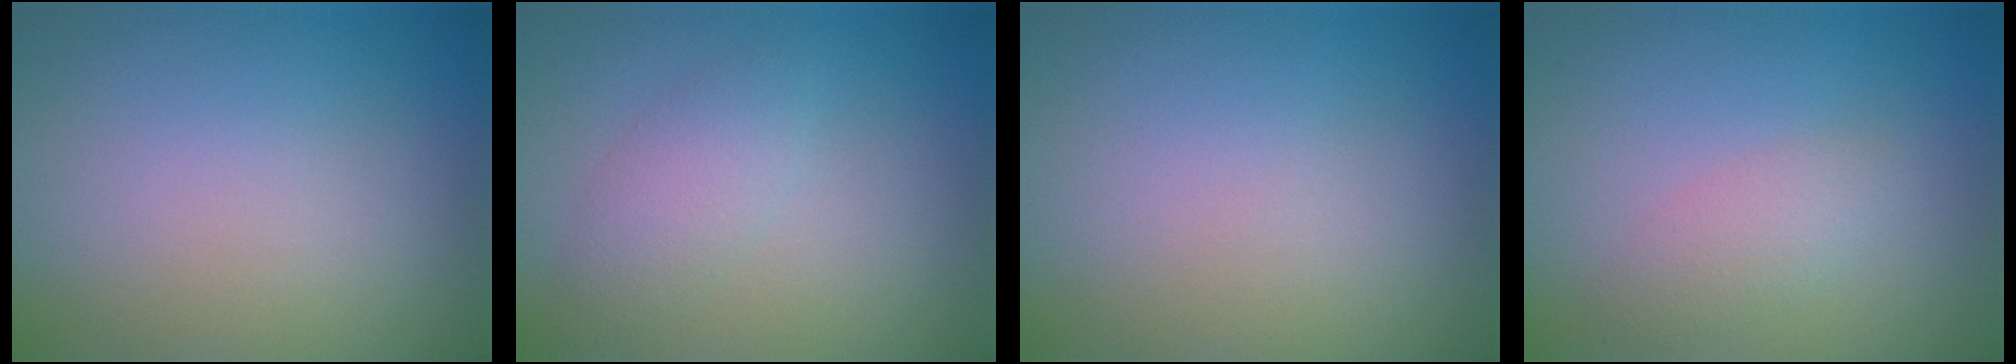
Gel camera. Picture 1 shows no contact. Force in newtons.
{"total": 2.5, "press": 2.5, "slide": 0.1}
{"total": 0.5, "press": 0.5, "slide": 0.1}
{"total": 2.2, "press": 2.2, "slide": 0.1}